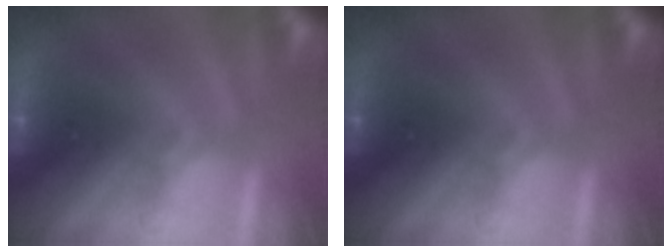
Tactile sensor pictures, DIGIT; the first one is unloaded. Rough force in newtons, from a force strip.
{"total": 0.0}